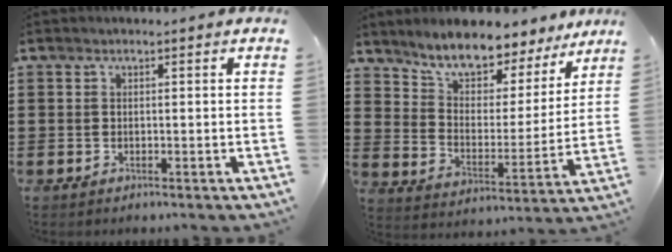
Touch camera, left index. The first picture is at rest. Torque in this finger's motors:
{"motor_torque": [1.10, -1.04, 1.05, 0.21]}